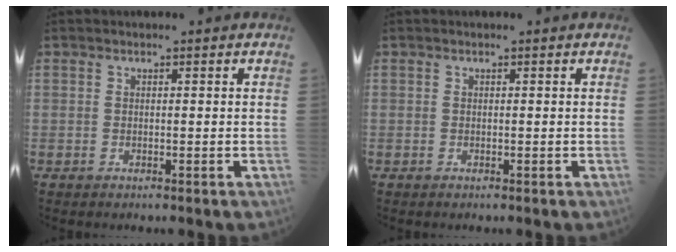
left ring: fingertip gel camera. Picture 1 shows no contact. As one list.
[{"total": 0.0}]